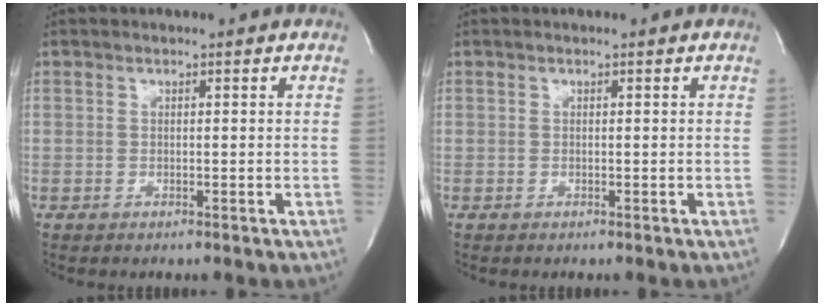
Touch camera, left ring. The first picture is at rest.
{"total": 0.0}